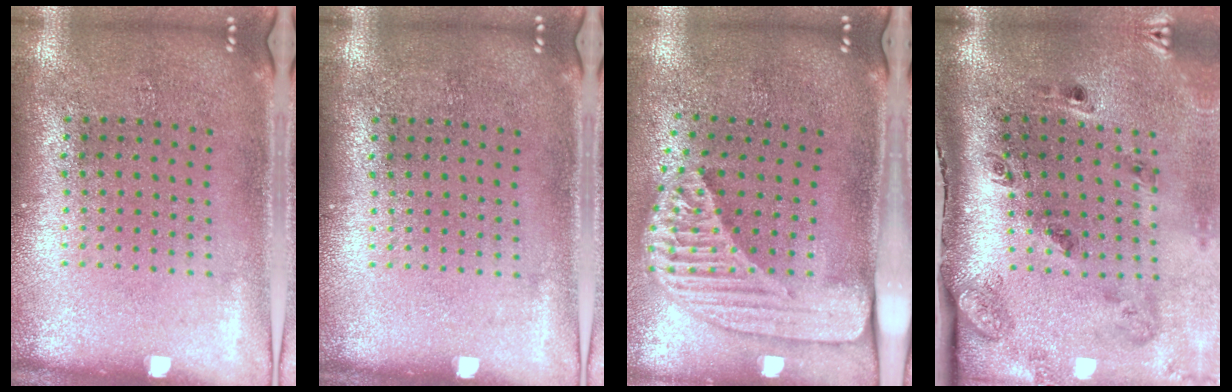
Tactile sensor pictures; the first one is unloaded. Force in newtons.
{"total": 0.0}
{"total": 2.5, "press": 1.7, "slide": 1.8}
{"total": 2.9, "press": 1.8, "slide": 2.3}